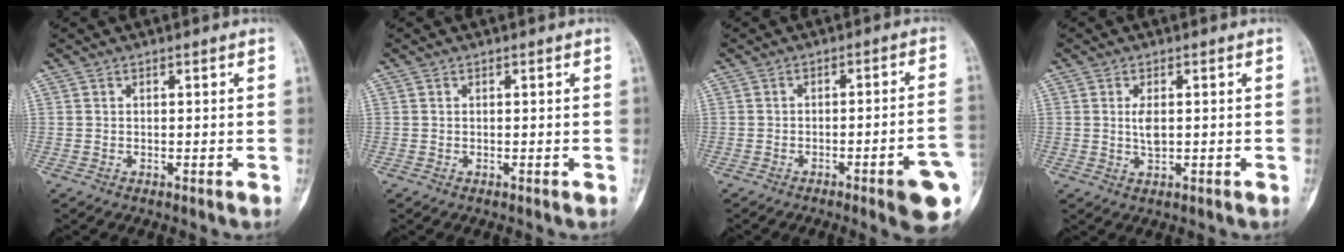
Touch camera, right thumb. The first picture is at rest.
{"total": 0.0}
{"total": 10.8, "force": [-4.2, 1.3, 9.9], "torque": [-0.115, 0.017, -0.052]}
{"total": 2.8, "force": [0.1, 1.2, 2.6], "torque": [-0.047, -0.003, 0.003]}